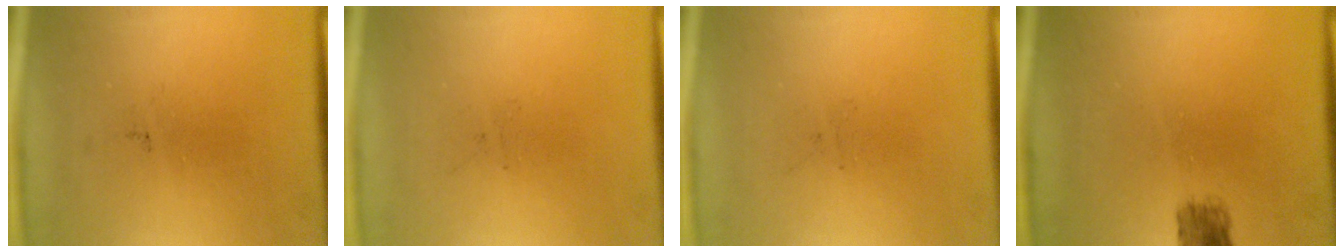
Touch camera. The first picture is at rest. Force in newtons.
{"total": 0.0}
{"total": 0.0}
{"total": 2.9}